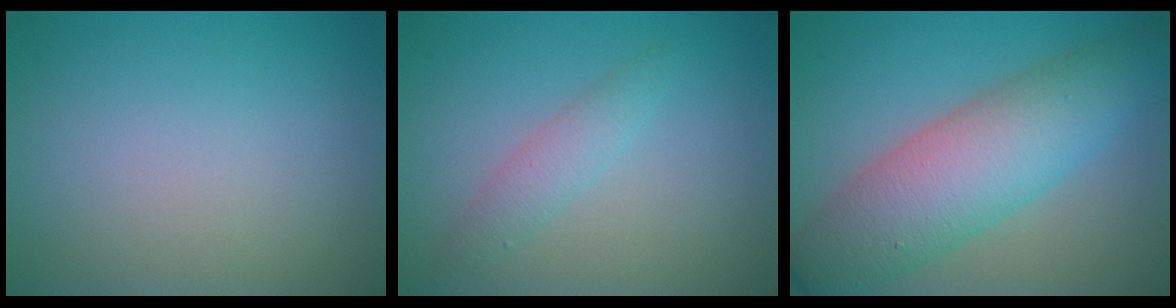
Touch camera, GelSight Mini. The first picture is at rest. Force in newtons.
{"total": 1.9, "press": 1.9, "slide": 0.0}
{"total": 8.7, "press": 8.7, "slide": 0.2}